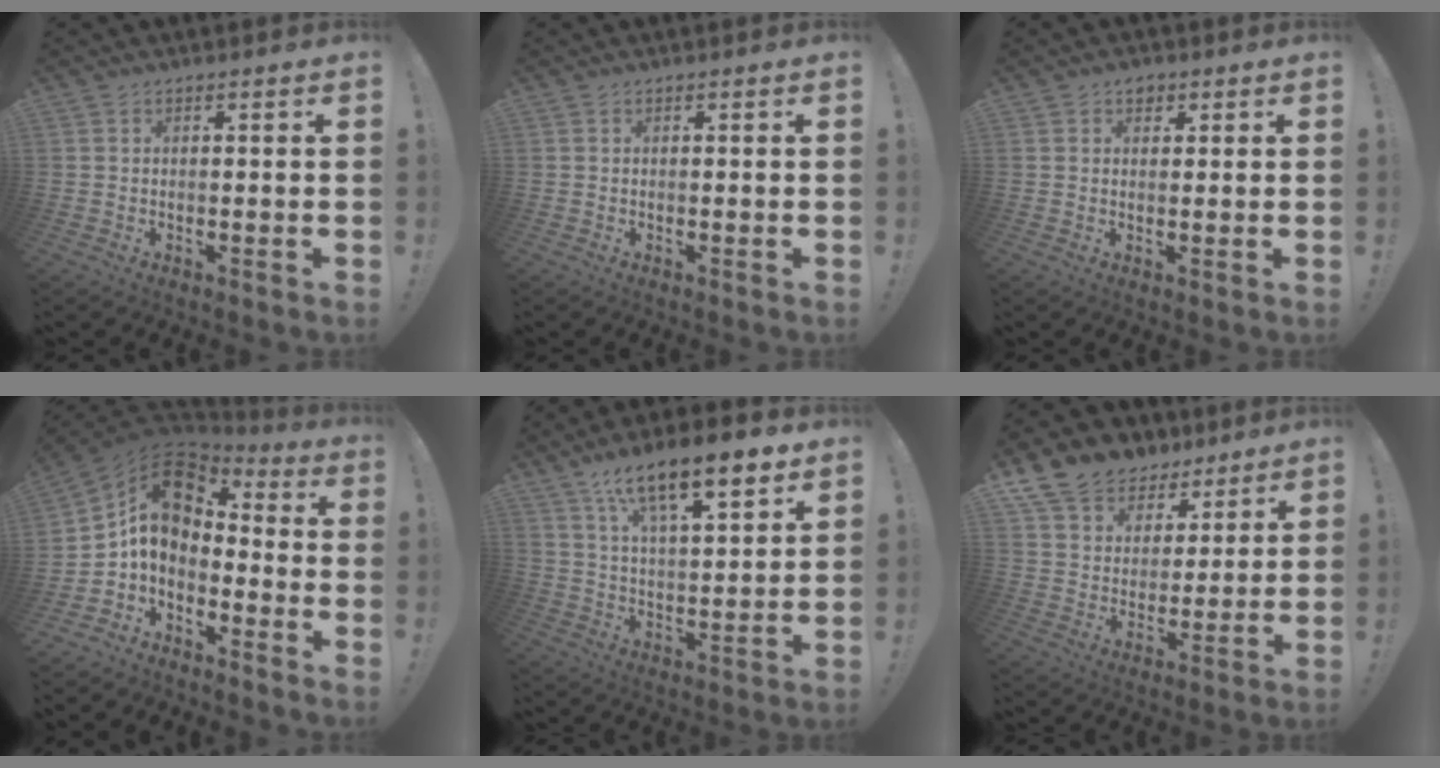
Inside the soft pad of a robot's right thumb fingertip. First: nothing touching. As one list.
[{"total": 0.0}, {"total": 2.5, "force": [1.3, 1.8, 1.0], "torque": [-0.001, -0.006, 0.020]}, {"total": 12.9, "force": [2.4, 8.6, 9.3], "torque": [-0.167, -0.002, 0.040]}, {"total": 14.6, "force": [10.0, 4.2, 9.7], "torque": [-0.161, -0.058, 0.168]}, {"total": 11.3, "force": [8.3, 7.4, 2.3], "torque": [-0.039, -0.065, 0.159]}]